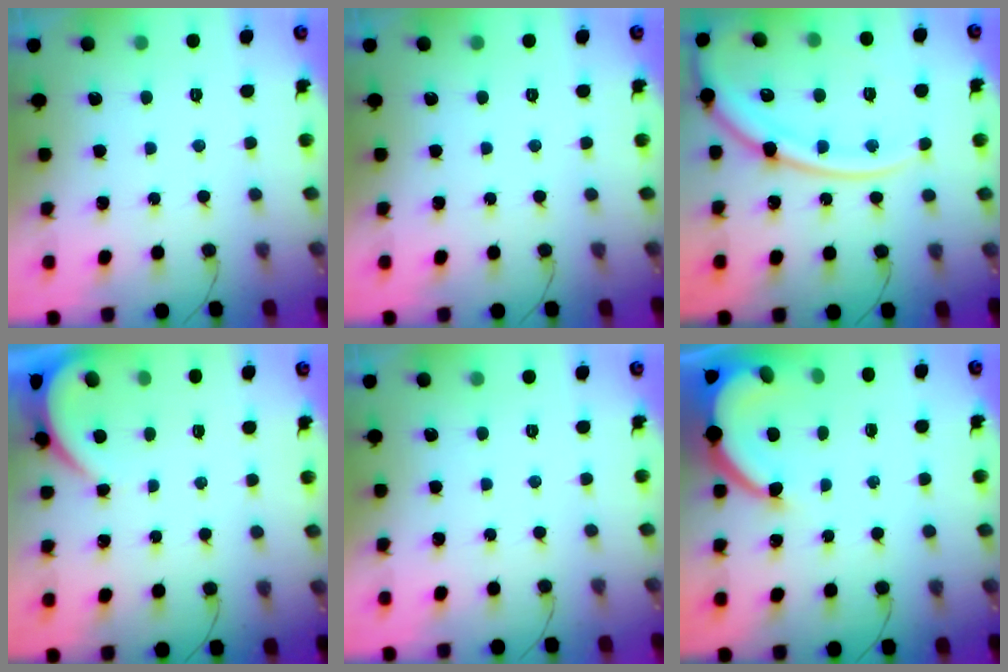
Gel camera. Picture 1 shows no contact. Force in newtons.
{"total": 0.0}
{"total": 17.2, "press": 17.0, "slide": 2.0}
{"total": 2.2, "press": 2.2, "slide": 0.2}
{"total": 0.0}
{"total": 8.1, "press": 8.0, "slide": 0.5}